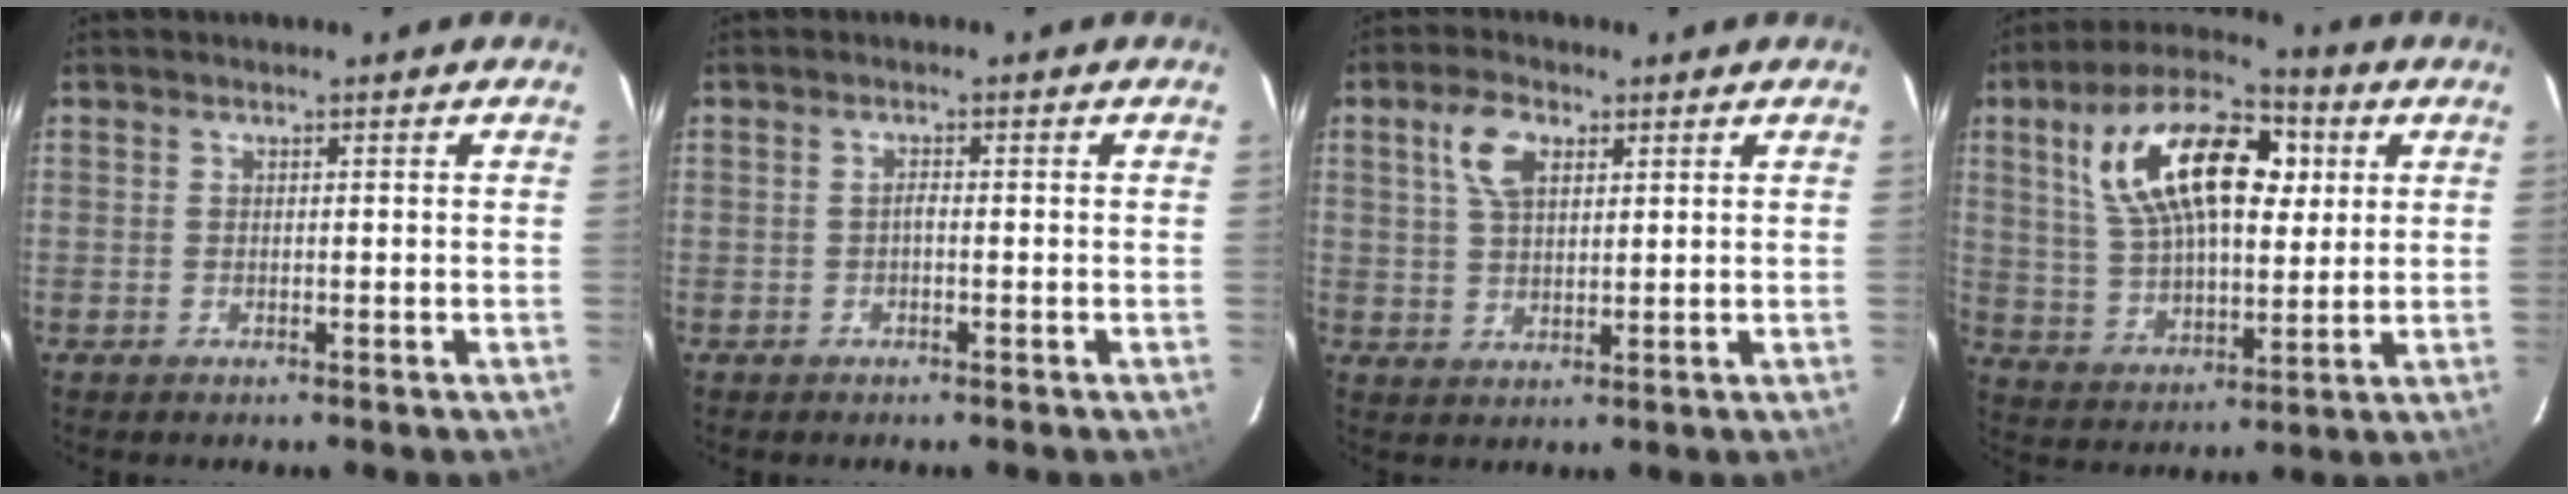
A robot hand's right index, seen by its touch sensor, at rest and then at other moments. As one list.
[{"total": 0.8, "force": [-0.3, 0.3, 0.7], "torque": [-0.013, 0.006, -0.008]}, {"total": 6.4, "force": [2.7, 3.5, 4.6], "torque": [-0.092, 0.016, 0.053]}, {"total": 20.3, "force": [6.6, 10.2, 16.2], "torque": [-0.303, 0.036, 0.118]}]